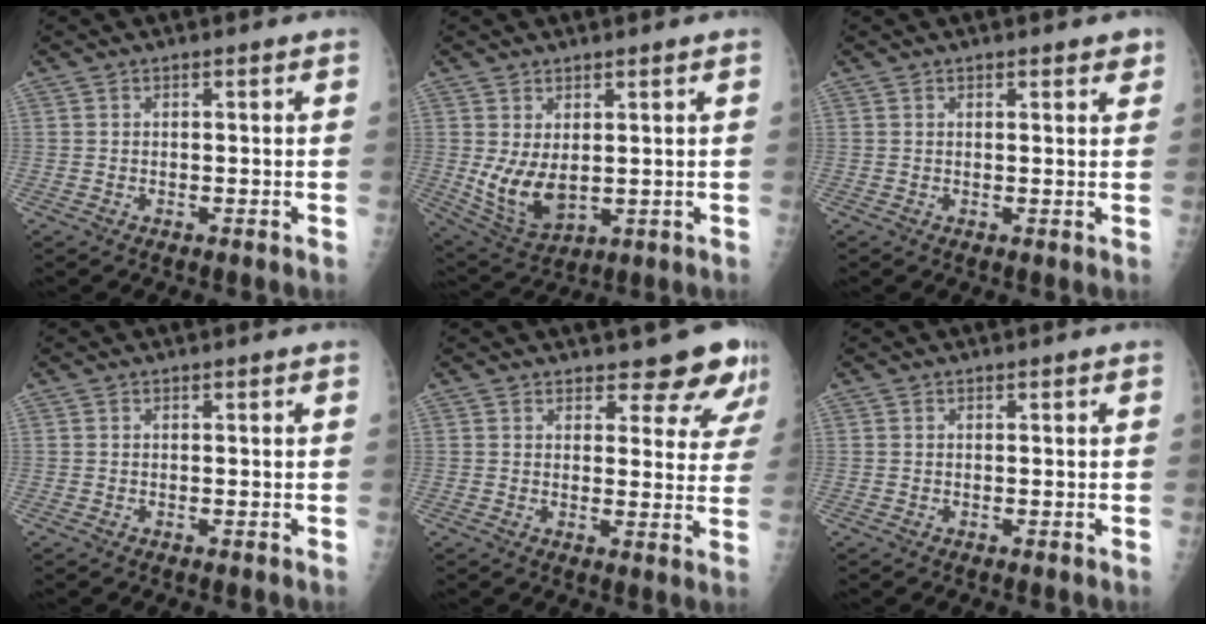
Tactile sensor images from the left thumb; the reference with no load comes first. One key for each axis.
{"total": 8.5, "fx": 0.8, "fy": 4.8, "fz": 7.0, "tx": -0.121, "ty": -0.023, "tz": 0.036}
{"total": 2.6, "fx": 1.8, "fy": 1.0, "fz": 1.6, "tx": -0.009, "ty": -0.005, "tz": 0.020}
{"total": 0.0}
{"total": 9.2, "fx": 7.8, "fy": 3.3, "fz": 3.5, "tx": -0.005, "ty": -0.049, "tz": 0.078}
{"total": 0.0}